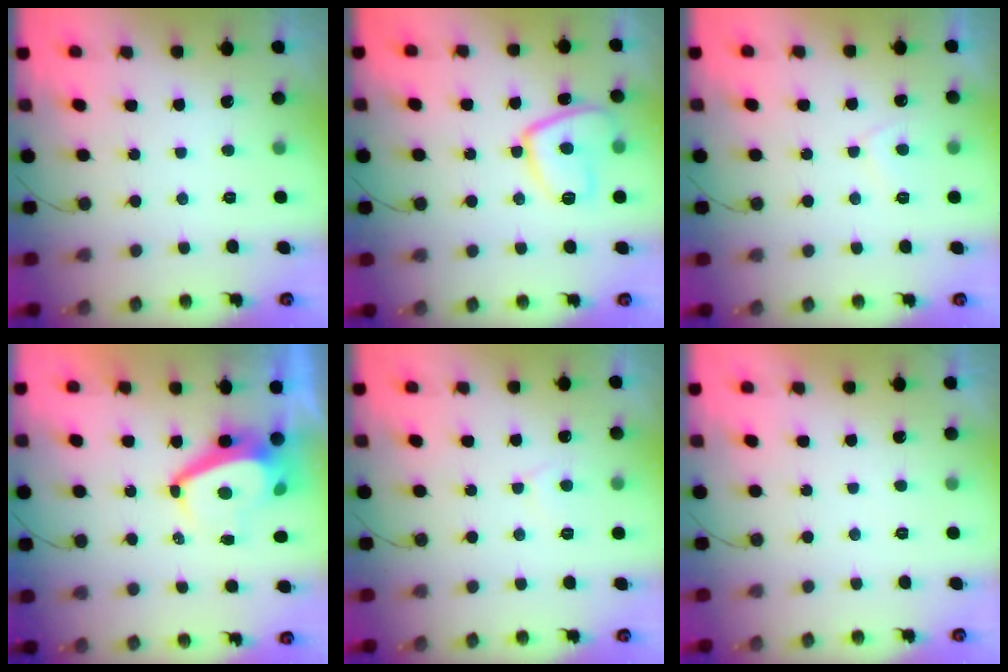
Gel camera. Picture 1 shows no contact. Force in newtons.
{"total": 10.8, "press": 10.8, "slide": 1.3}
{"total": 2.9, "press": 2.9, "slide": 0.5}
{"total": 6.2, "press": 6.2, "slide": 0.5}
{"total": 3.4, "press": 3.3, "slide": 0.4}
{"total": 1.5, "press": 1.5, "slide": 0.4}